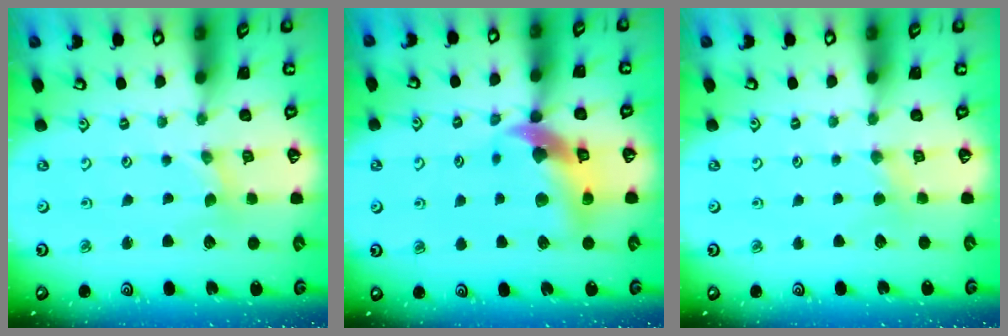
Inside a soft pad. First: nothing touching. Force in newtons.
{"total": 12.6, "press": 12.5, "slide": 1.6}
{"total": 2.2, "press": 2.2, "slide": 0.4}